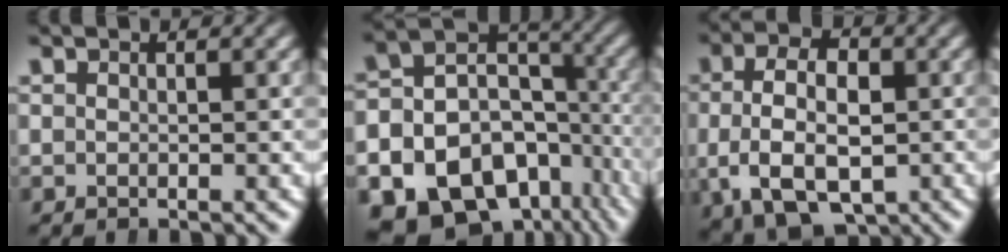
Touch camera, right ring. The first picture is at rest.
{"total": 20.6, "force": [-6.5, 16.6, 10.3], "torque": [-0.214, -0.066, -0.102]}
{"total": 9.3, "force": [-2.1, 6.4, 6.5], "torque": [-0.134, -0.032, -0.017]}